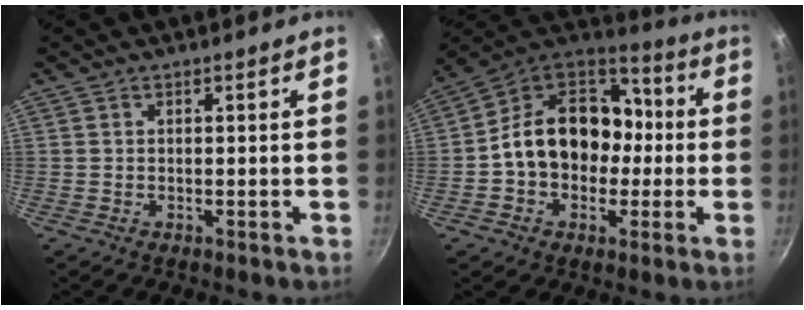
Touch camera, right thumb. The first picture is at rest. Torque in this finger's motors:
{"motor_torque": [2.54, 2.47, 0.99, -0.92, 0.20]}